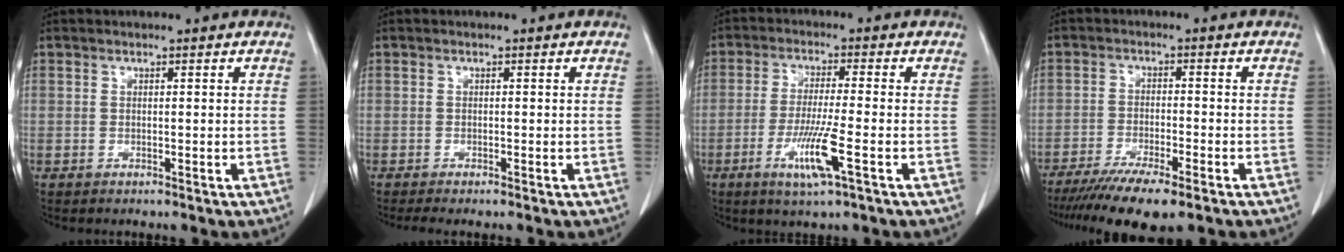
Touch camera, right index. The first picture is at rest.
{"total": 1.1, "force": [-0.9, -0.1, 0.7], "torque": [-0.018, -0.004, -0.018]}
{"total": 8.0, "force": [-3.1, -0.2, 7.3], "torque": [-0.141, -0.020, -0.058]}
{"total": 10.3, "force": [-7.6, 1.3, 6.8], "torque": [-0.107, -0.022, -0.123]}